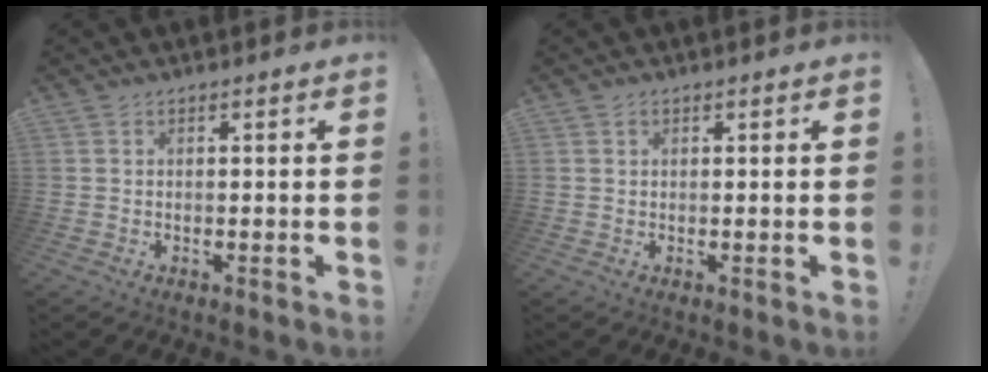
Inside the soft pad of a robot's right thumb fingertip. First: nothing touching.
{"total": 0.8, "force": [0.4, 0.7, 0.2], "torque": [0.004, -0.001, 0.006]}